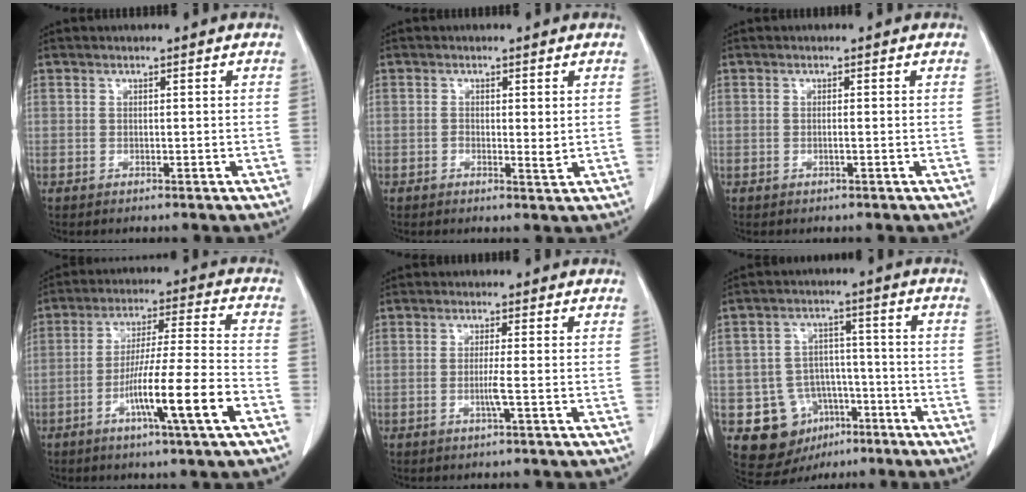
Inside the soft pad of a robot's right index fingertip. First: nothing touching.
{"total": 2.0, "force": [0.0, 0.7, 1.9], "torque": [-0.029, -0.004, 0.000]}
{"total": 0.6, "force": [-0.2, -0.1, 0.6], "torque": [-0.010, 0.001, -0.003]}
{"total": 12.9, "force": [-5.5, -0.7, 11.7], "torque": [-0.206, -0.006, -0.096]}
{"total": 2.2, "force": [-0.6, -0.6, 2.0], "torque": [-0.040, -0.003, -0.014]}
{"total": 10.7, "force": [-4.7, 9.0, 3.4], "torque": [-0.053, 0.032, -0.060]}